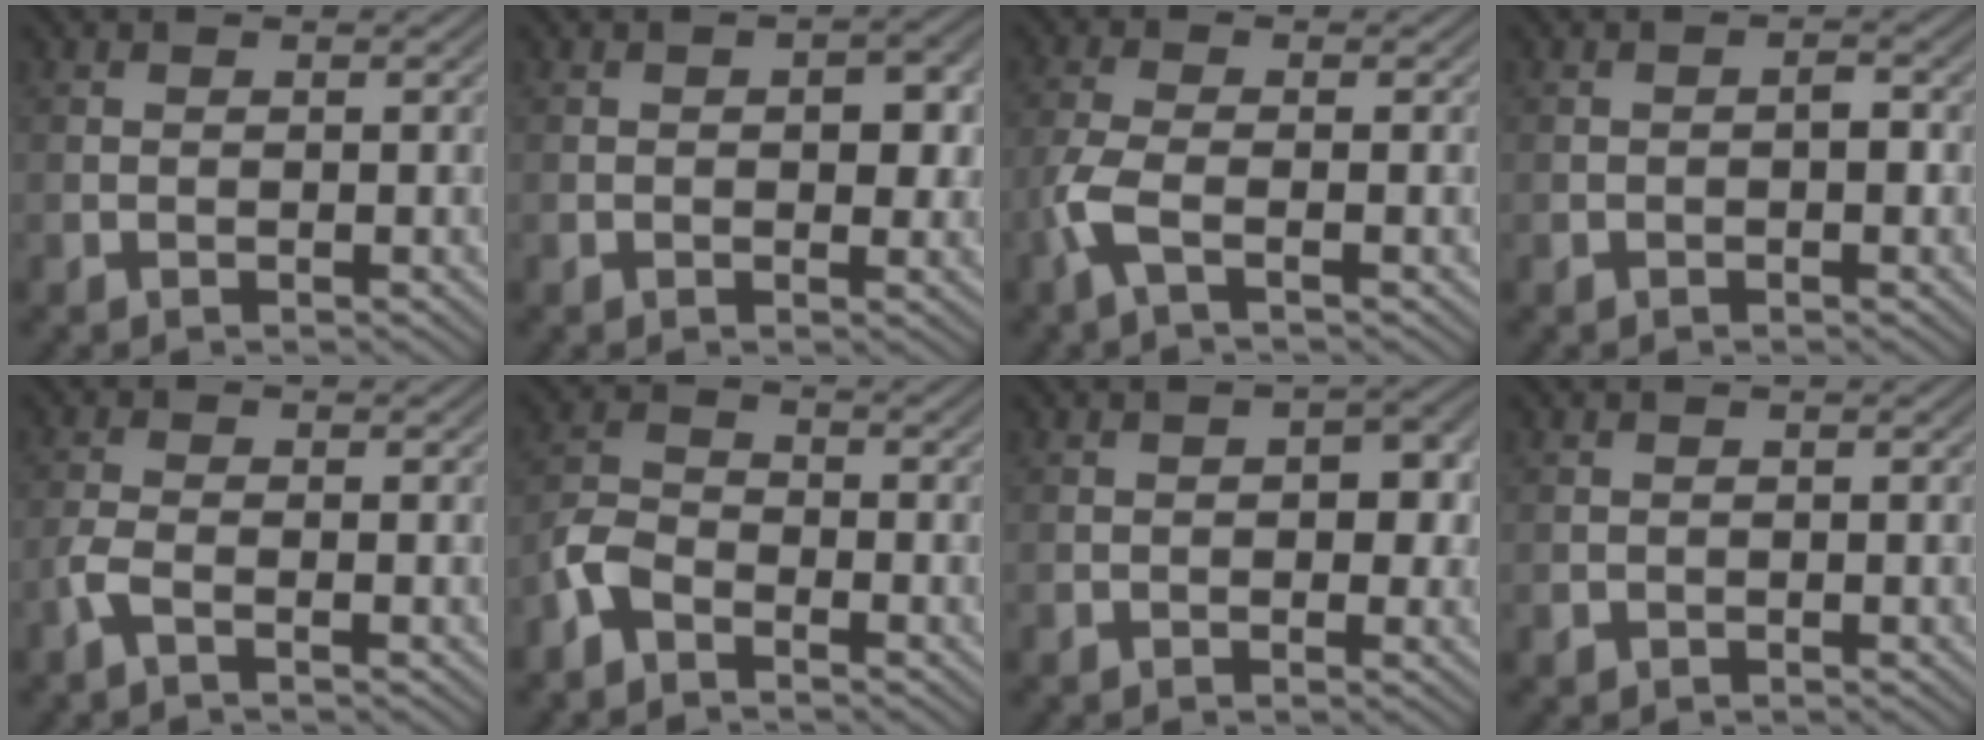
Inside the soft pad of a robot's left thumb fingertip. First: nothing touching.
{"total": 3.4, "force": [0.2, 2.0, 2.8], "torque": [-0.037, -0.003, 0.002]}
{"total": 3.6, "force": [-1.7, 0.9, 3.1], "torque": [-0.078, 0.001, -0.049]}
{"total": 1.3, "force": [-0.3, 0.6, 1.0], "torque": [-0.014, 0.006, -0.008]}
{"total": 2.1, "force": [-1.3, 0.5, 1.6], "torque": [-0.040, 0.001, -0.035]}
{"total": 4.1, "force": [-2.9, 2.0, 2.0], "torque": [-0.044, 0.001, -0.078]}
{"total": 3.1, "force": [0.0, 2.0, 2.4], "torque": [-0.036, -0.005, -0.002]}
{"total": 0.7, "force": [-0.2, 0.6, 0.1], "torque": [0.001, -0.005, -0.005]}